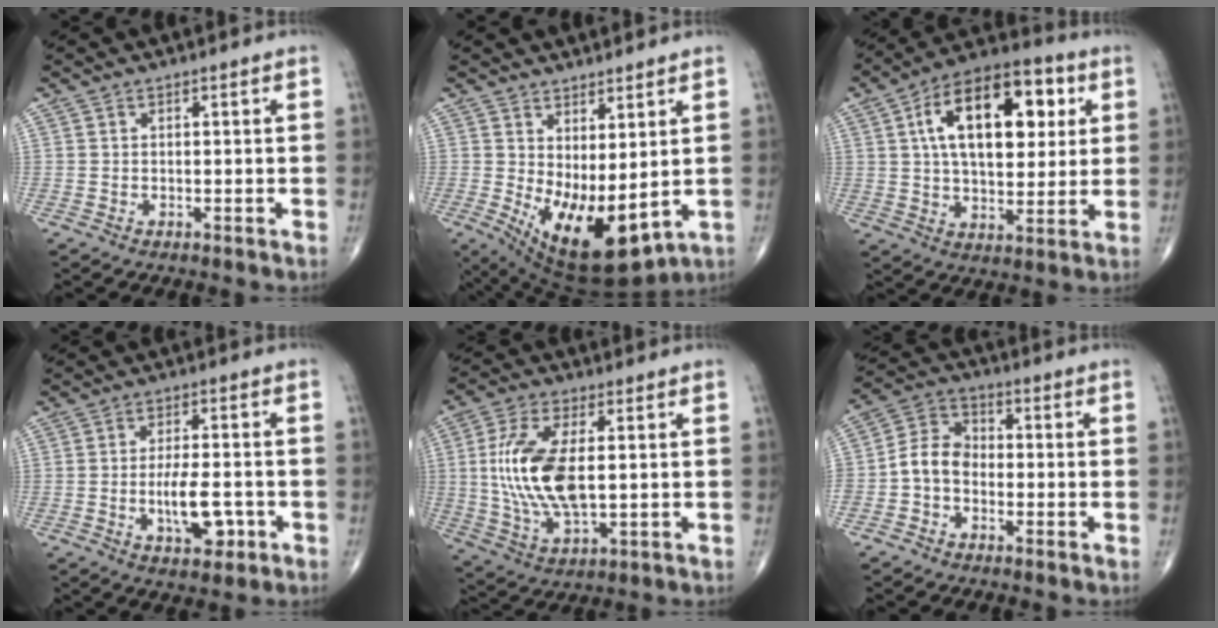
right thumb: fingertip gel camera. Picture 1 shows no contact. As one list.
[{"total": 13.8, "force": [-0.2, 5.9, 12.5], "torque": [-0.204, -0.027, 0.023]}, {"total": 20.9, "force": [5.7, 11.3, 16.6], "torque": [-0.231, 0.007, 0.085]}, {"total": 7.8, "force": [-2.3, 3.3, 6.7], "torque": [-0.104, 0.008, -0.033]}, {"total": 15.0, "force": [1.1, 6.9, 13.3], "torque": [-0.278, -0.009, 0.027]}, {"total": 7.2, "force": [-2.0, 5.5, 4.2], "torque": [-0.063, 0.033, -0.052]}]